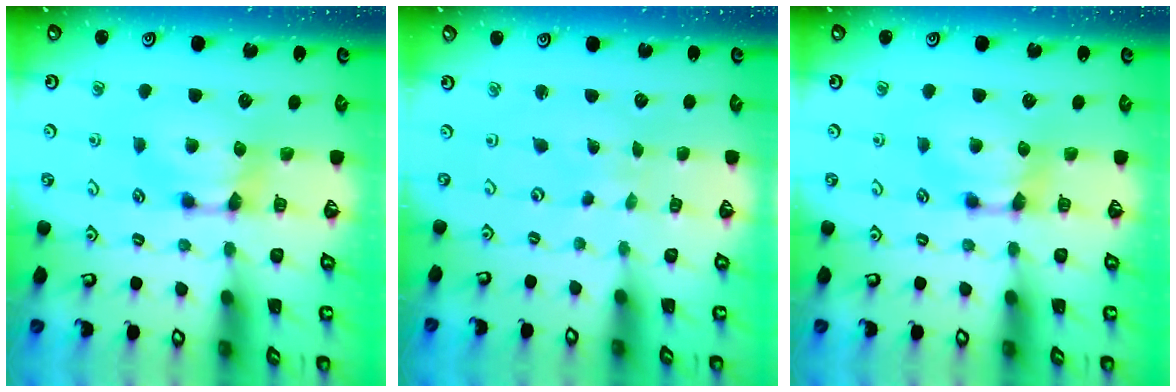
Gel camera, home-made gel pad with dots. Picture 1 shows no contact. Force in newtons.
{"total": 6.5, "press": 6.5, "slide": 0.4}
{"total": 0.0}